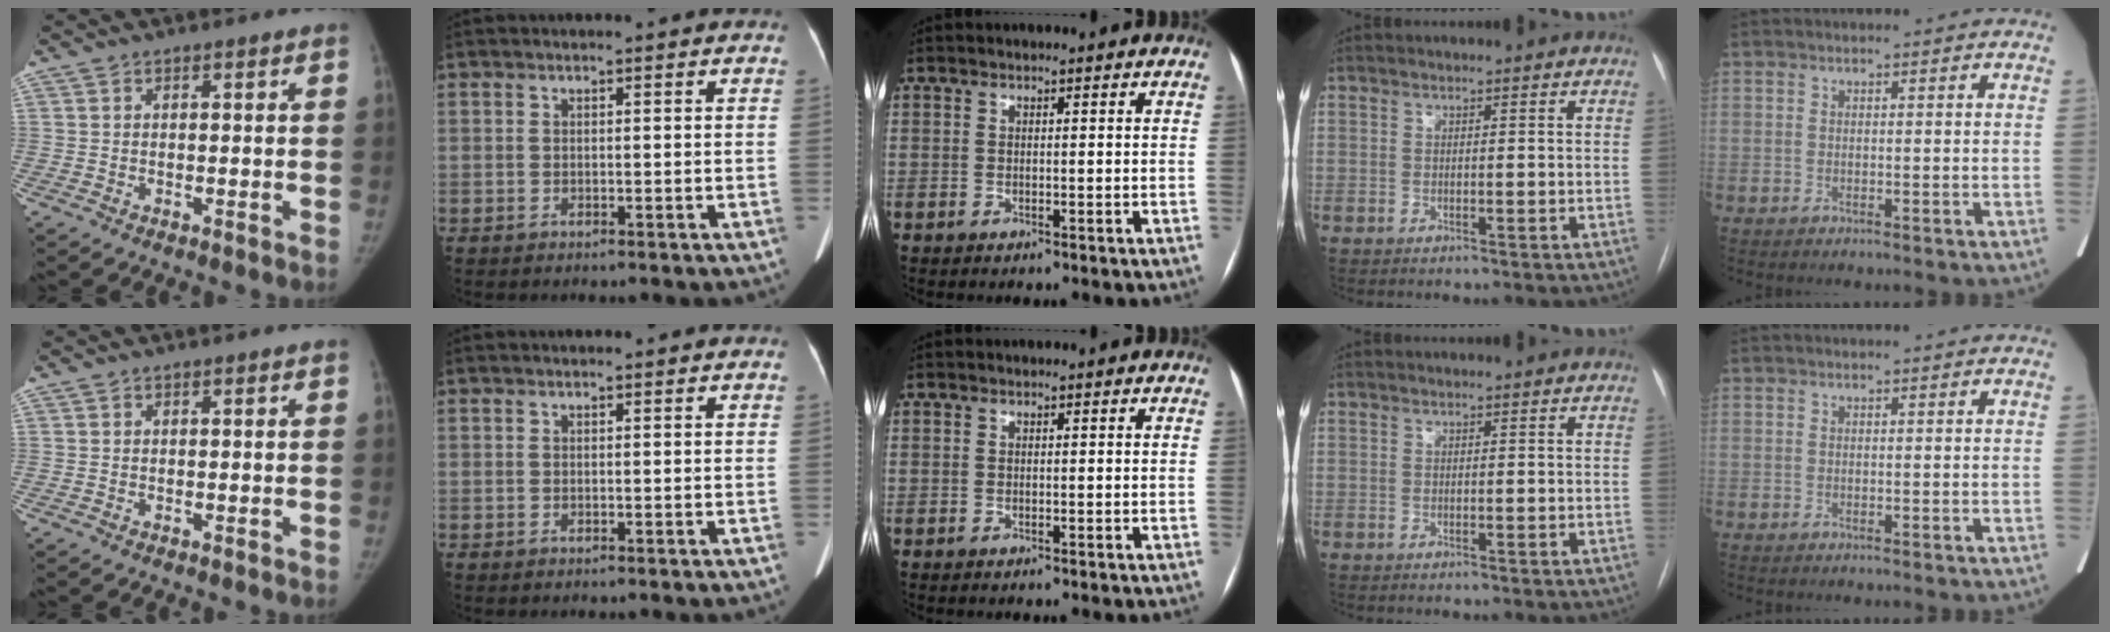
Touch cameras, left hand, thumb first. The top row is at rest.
{}